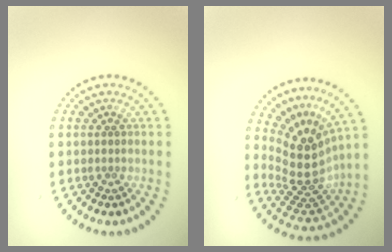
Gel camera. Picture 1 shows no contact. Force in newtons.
{"total": 5.0, "press": 3.6, "slide": 3.4}